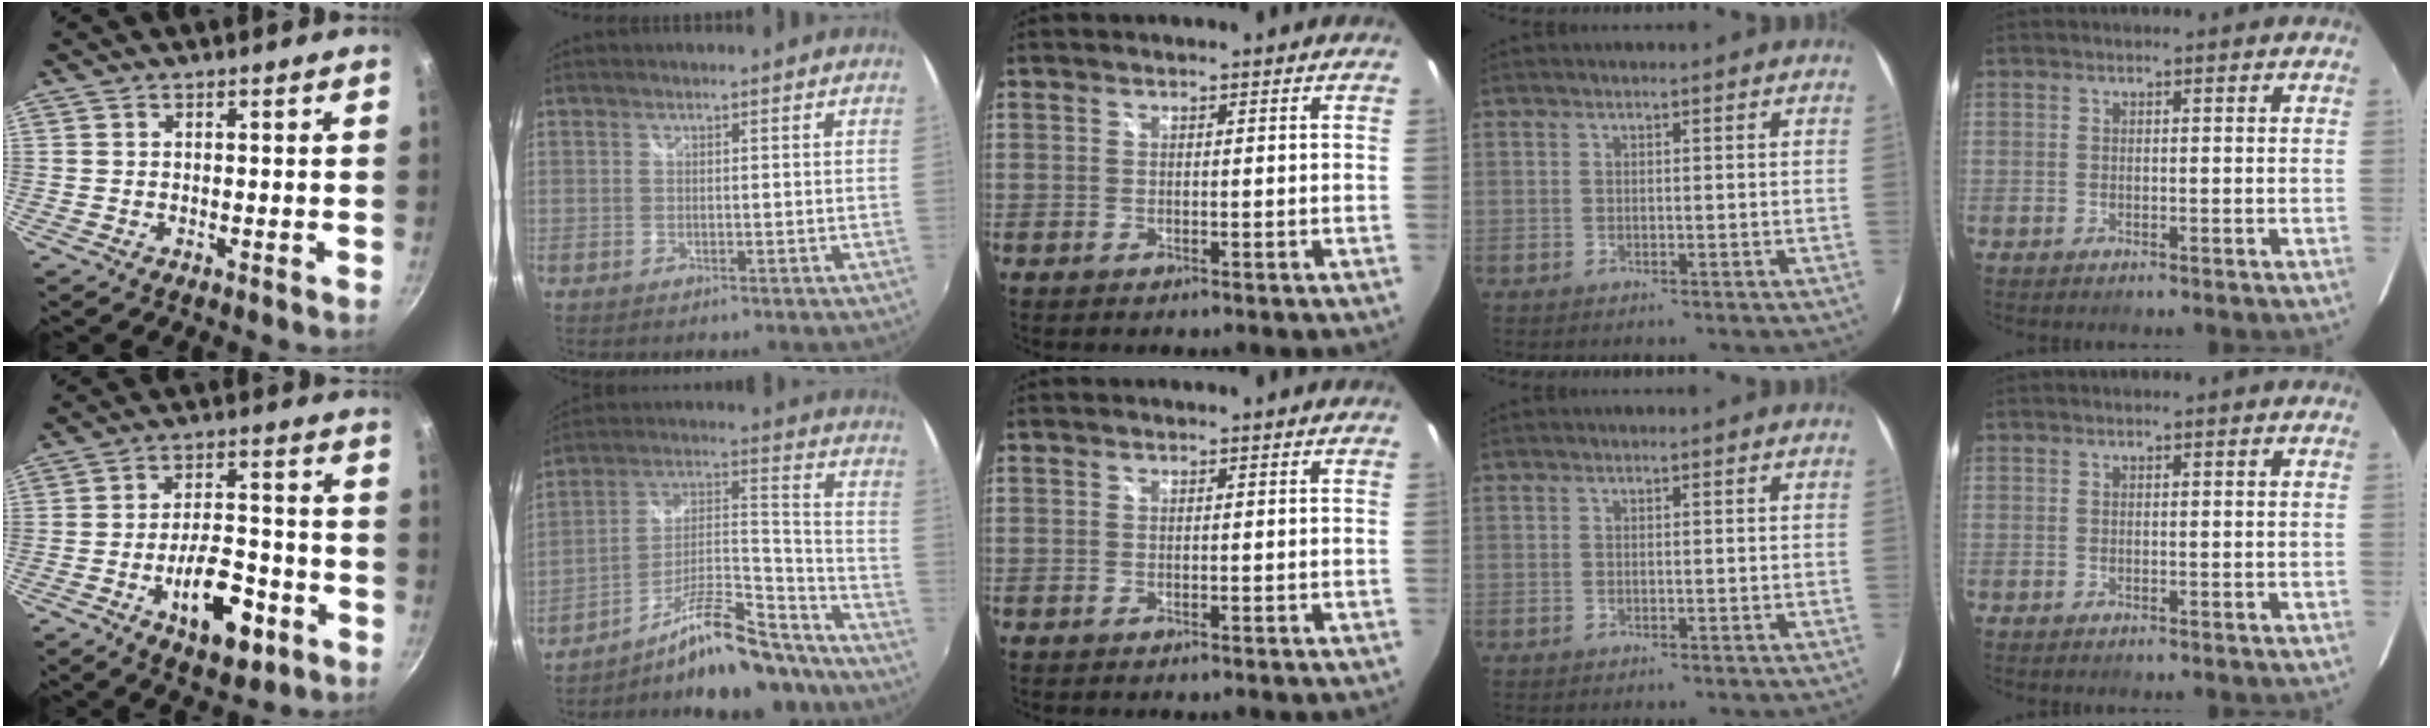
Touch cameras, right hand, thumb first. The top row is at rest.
{"thumb": {"total": 13.6, "force": [-5.6, 6.5, 10.5], "torque": [-0.137, 0.034, -0.080]}, "index": {"total": 17.3, "force": [-14.3, 4.6, 8.6], "torque": [-0.142, 0.037, -0.212]}}